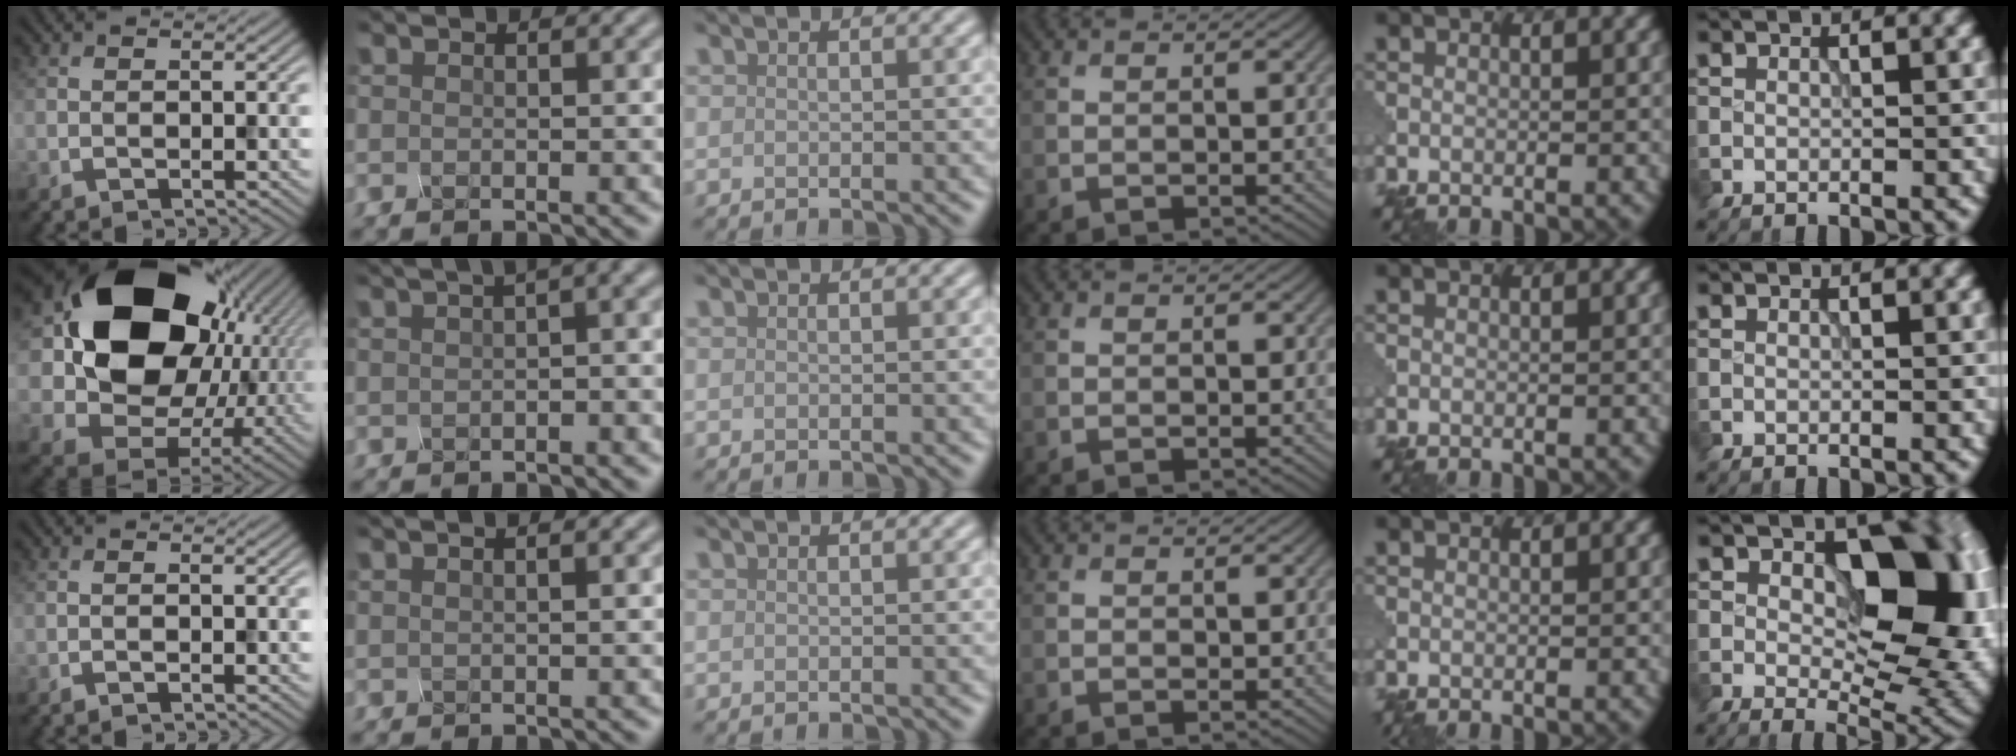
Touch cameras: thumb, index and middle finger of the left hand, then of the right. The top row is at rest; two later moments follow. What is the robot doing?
{"motion": "squeeze", "object": "hand grip exerciser"}